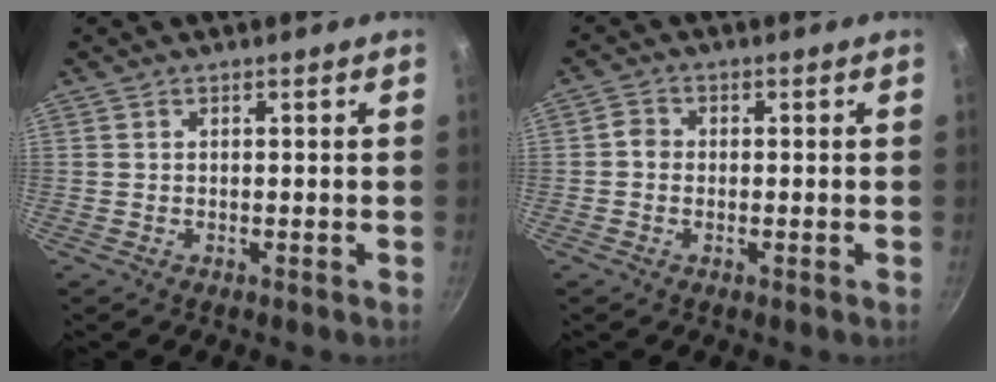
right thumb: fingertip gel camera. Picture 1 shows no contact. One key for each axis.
{"total": 2.3, "fx": -0.2, "fy": 2.0, "fz": 1.1, "tx": -0.010, "ty": 0.006, "tz": -0.011}